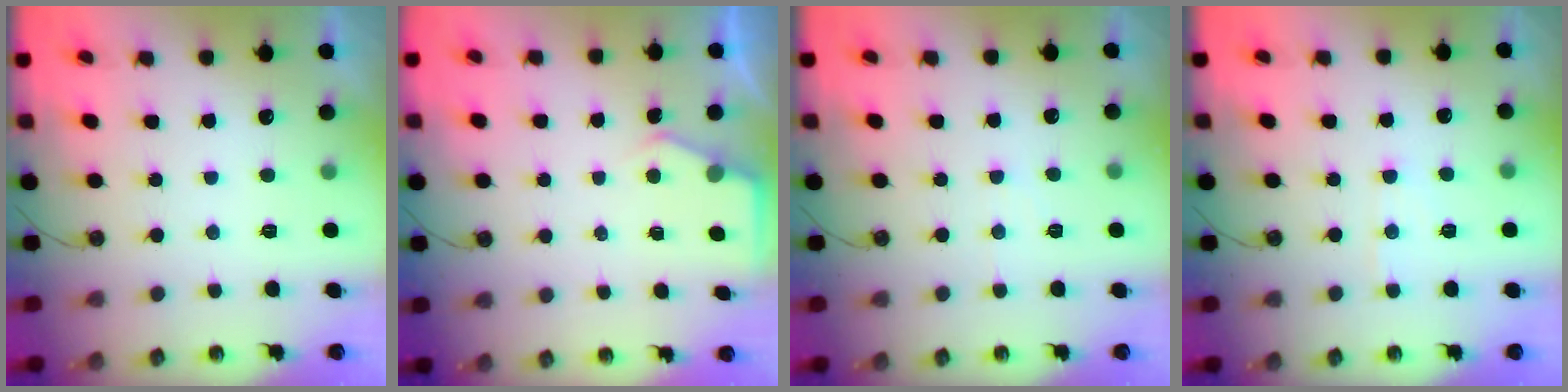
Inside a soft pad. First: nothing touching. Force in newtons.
{"total": 4.0, "press": 4.0, "slide": 0.4}
{"total": 4.5, "press": 4.4, "slide": 0.6}
{"total": 5.0, "press": 5.0, "slide": 0.6}